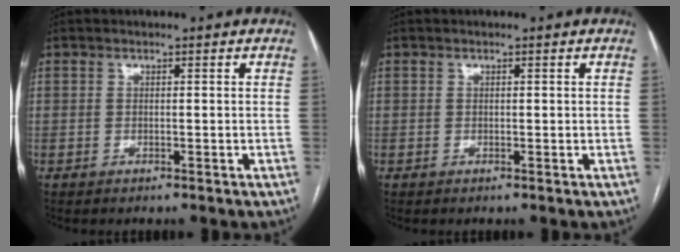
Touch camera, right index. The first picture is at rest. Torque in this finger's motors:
{"motor_torque": [-0.02, -0.04, 0.05, 0.01]}